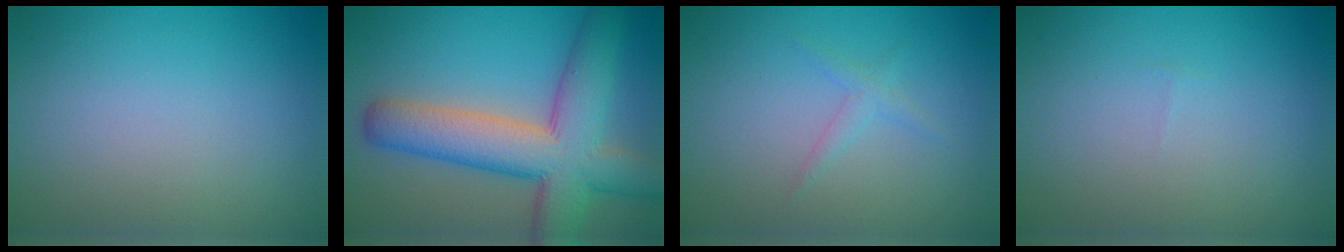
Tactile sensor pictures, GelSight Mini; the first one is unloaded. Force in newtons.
{"total": 9.8, "press": 9.7, "slide": 0.6}
{"total": 1.1, "press": 1.1, "slide": 0.0}
{"total": 0.0}